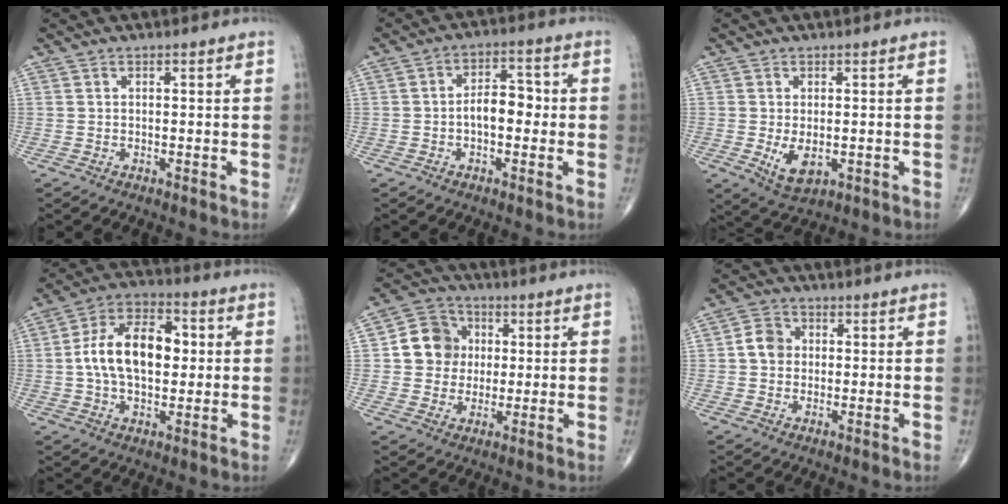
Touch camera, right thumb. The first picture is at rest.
{"total": 7.8, "force": [-0.9, 4.8, 6.1], "torque": [-0.078, 0.030, -0.024]}
{"total": 5.3, "force": [-0.8, 2.9, 4.3], "torque": [-0.073, -0.013, -0.004]}
{"total": 15.1, "force": [0.9, 9.0, 12.1], "torque": [-0.194, 0.025, 0.006]}
{"total": 9.6, "force": [1.1, 8.7, 4.0], "torque": [-0.036, 0.009, 0.010]}
{"total": 4.5, "force": [0.2, 3.9, 2.3], "torque": [-0.029, 0.010, -0.005]}